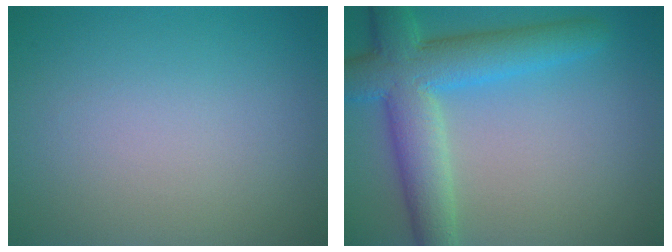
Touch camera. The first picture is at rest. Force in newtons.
{"total": 7.5, "press": 7.5, "slide": 0.4}